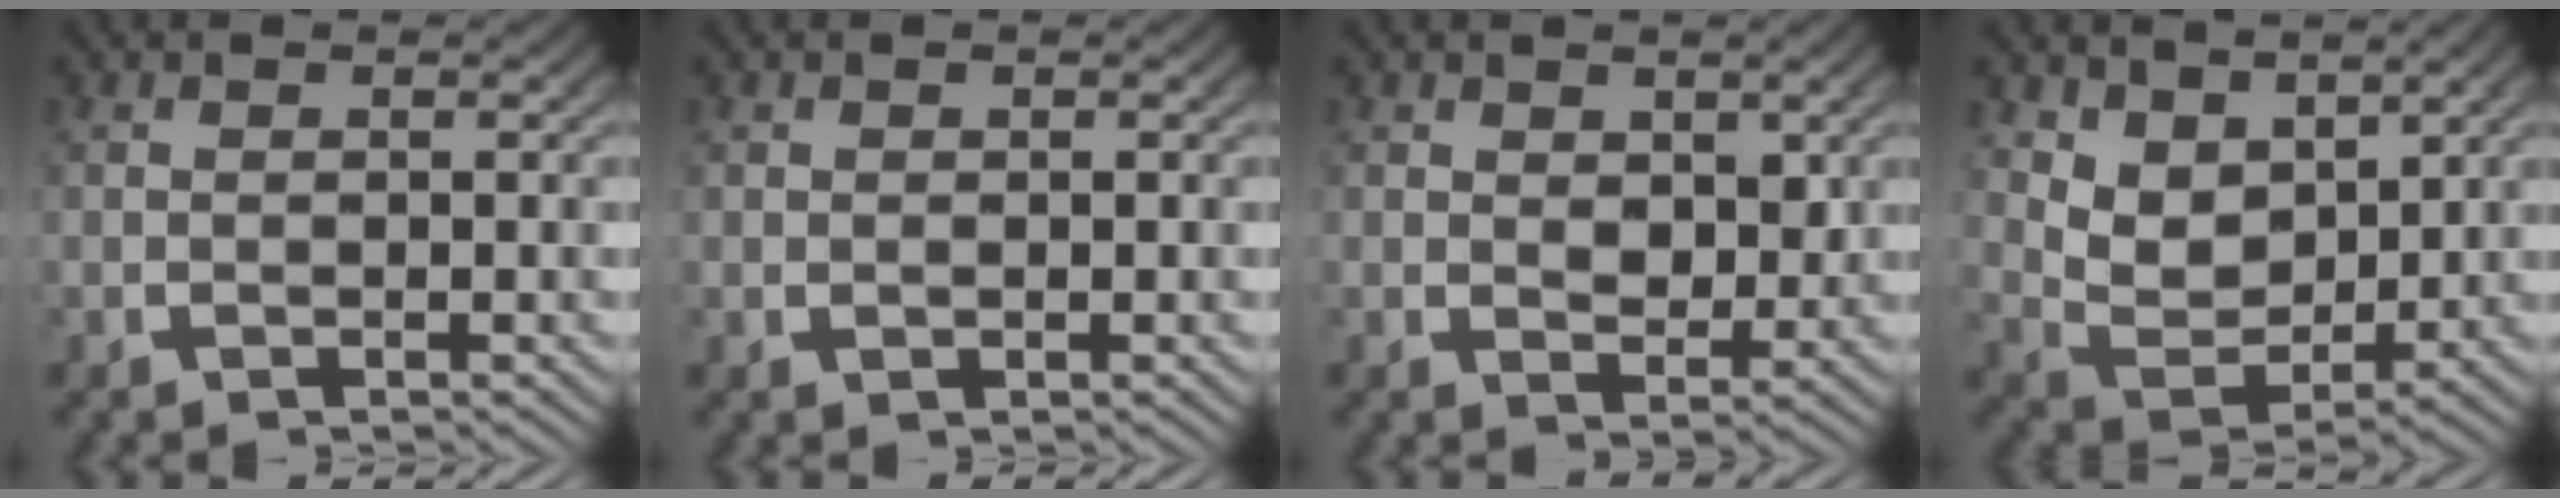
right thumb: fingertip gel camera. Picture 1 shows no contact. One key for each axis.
{"total": 0.6, "fx": 0.2, "fy": 0.5, "fz": 0.3, "tx": -0.006, "ty": -0.003, "tz": 0.006}
{"total": 2.4, "fx": 1.0, "fy": 1.6, "fz": 1.4, "tx": -0.026, "ty": -0.024, "tz": 0.032}
{"total": 5.3, "fx": 1.3, "fy": 3.5, "fz": 3.8, "tx": -0.086, "ty": -0.028, "tz": 0.034}